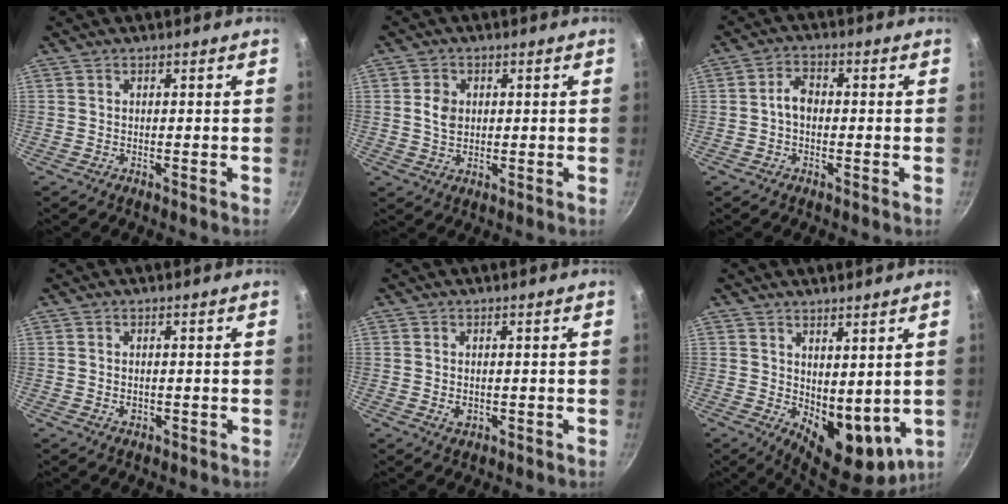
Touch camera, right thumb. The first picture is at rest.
{"total": 4.3, "force": [0.7, 3.4, 2.5], "torque": [-0.033, -0.002, 0.012]}
{"total": 3.8, "force": [-0.4, 2.7, 2.7], "torque": [-0.039, 0.018, -0.013]}
{"total": 1.5, "force": [-0.2, 1.1, 1.0], "torque": [-0.014, 0.000, -0.003]}
{"total": 2.1, "force": [-0.2, 1.6, 1.5], "torque": [-0.024, -0.003, -0.001]}
{"total": 10.6, "force": [2.0, 6.0, 8.6], "torque": [-0.095, -0.035, 0.047]}